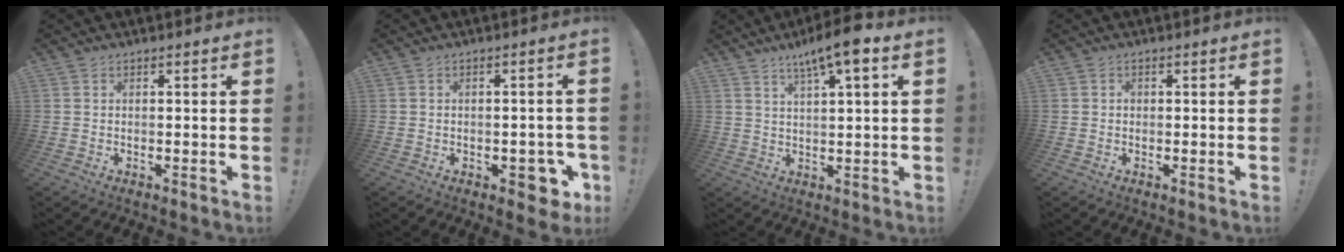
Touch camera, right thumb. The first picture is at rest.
{"total": 6.6, "force": [-2.9, 3.8, 4.6], "torque": [-0.045, 0.014, -0.041]}
{"total": 8.7, "force": [5.1, 1.2, 7.0], "torque": [-0.113, -0.024, 0.083]}
{"total": 0.8, "force": [-0.1, 0.7, 0.2], "torque": [-0.001, 0.003, -0.004]}